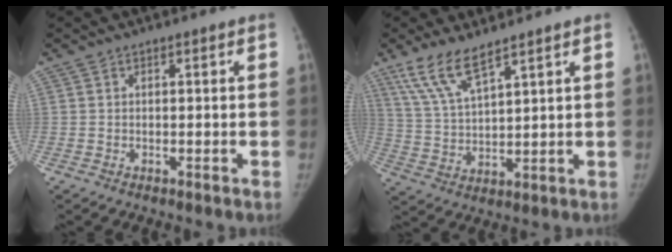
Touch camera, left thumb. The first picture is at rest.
{"total": 8.6, "force": [6.3, 1.8, 5.5], "torque": [-0.114, -0.029, 0.138]}